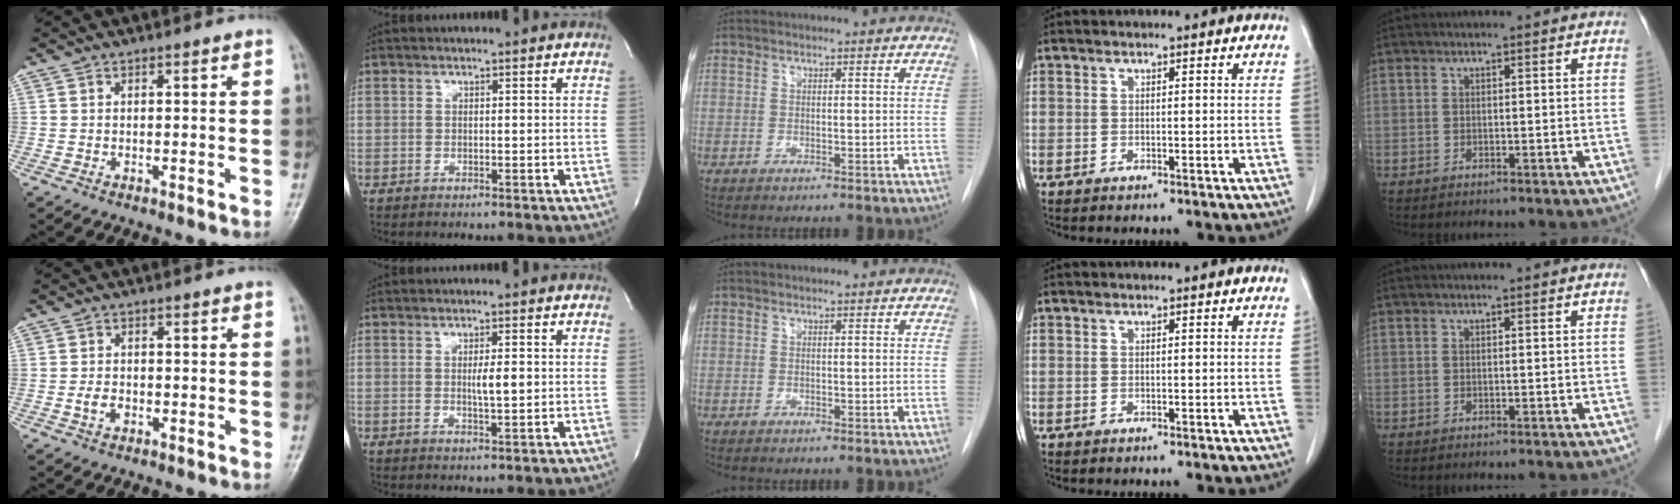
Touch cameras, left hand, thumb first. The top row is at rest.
{"thumb": {"total": 2.8, "force": [-0.9, 1.9, 1.8], "torque": [-0.034, 0.008, -0.019]}, "index": {"total": 2.8, "force": [0.0, 0.4, 2.7], "torque": [-0.048, -0.007, 0.000]}}